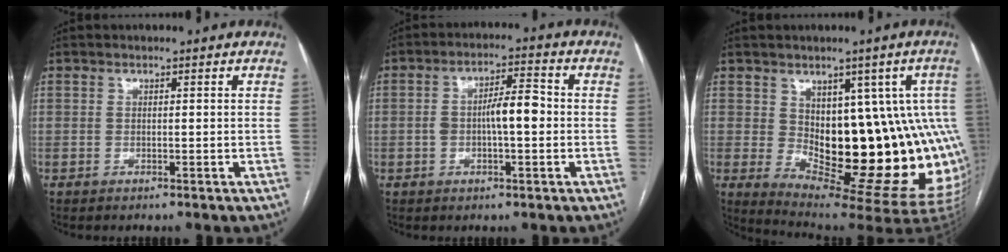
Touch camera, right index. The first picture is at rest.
{"total": 6.3, "force": [-0.4, 1.8, 6.1], "torque": [-0.111, 0.019, -0.007]}
{"total": 18.3, "force": [-0.1, 6.7, 17.0], "torque": [-0.153, 0.017, 0.021]}